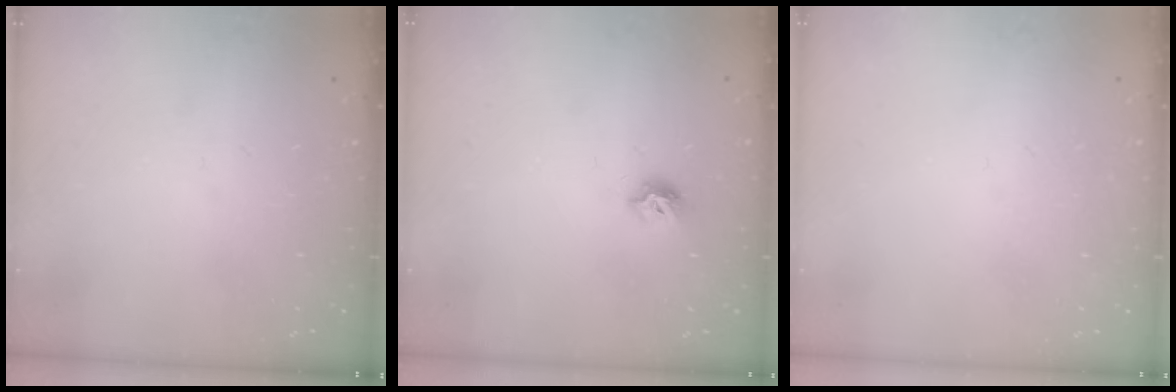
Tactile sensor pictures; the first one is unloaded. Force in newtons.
{"total": 6.7, "press": 6.6, "slide": 1.1}
{"total": 0.8, "press": 0.8, "slide": 0.0}